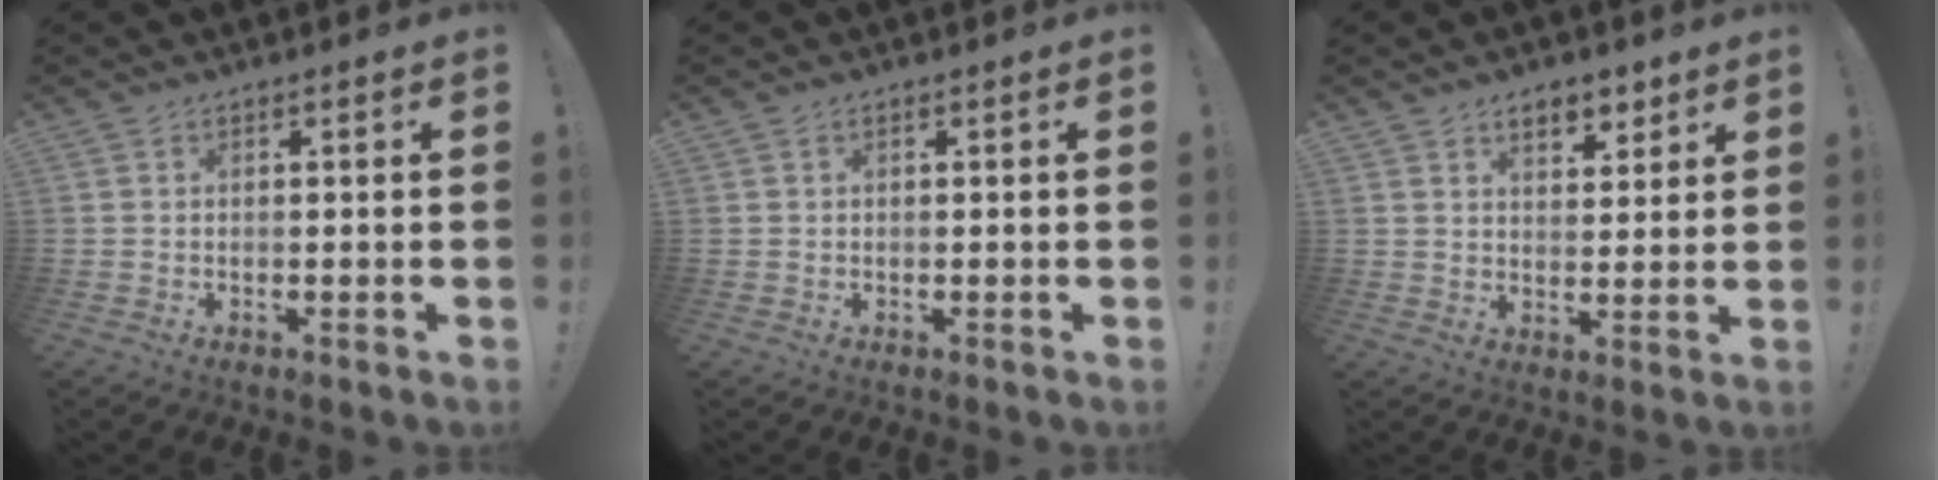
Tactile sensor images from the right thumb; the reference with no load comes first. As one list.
[{"total": 0.0}, {"total": 6.5, "force": [4.7, 3.5, 2.9], "torque": [-0.032, -0.026, 0.083]}]